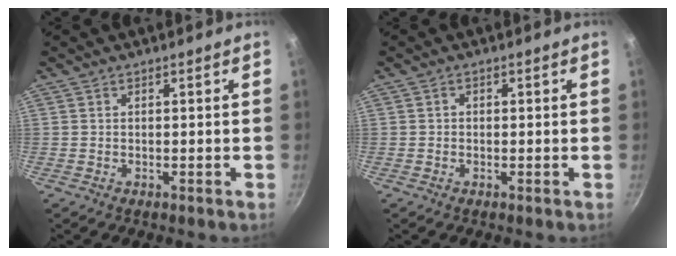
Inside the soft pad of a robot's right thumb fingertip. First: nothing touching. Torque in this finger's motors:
{"motor_torque": [0.07, -0.19, -0.07, 0.55, 0.04]}